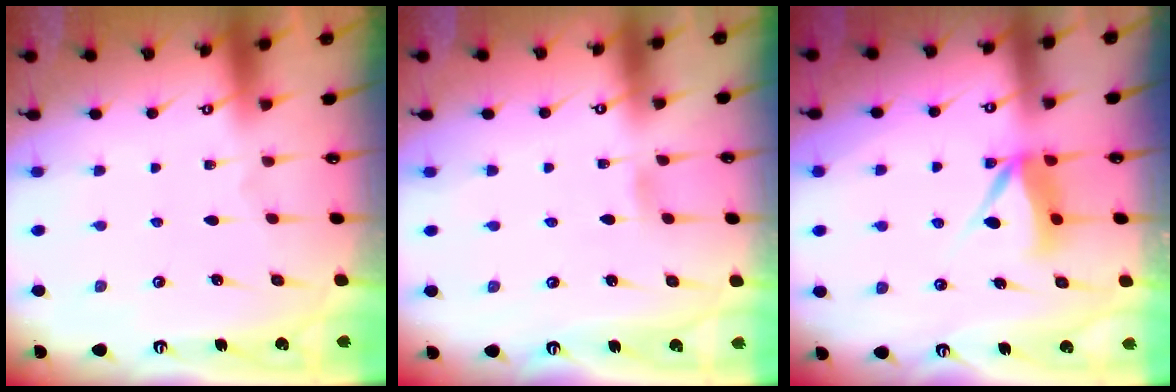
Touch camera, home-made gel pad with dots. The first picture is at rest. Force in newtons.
{"total": 2.5, "press": 2.5, "slide": 0.3}
{"total": 6.7, "press": 6.7, "slide": 0.5}